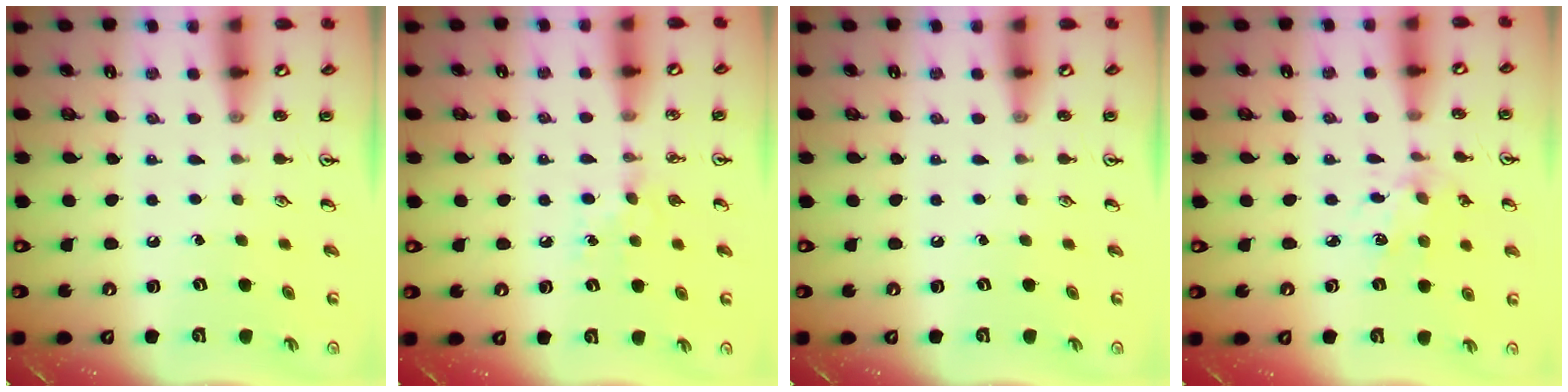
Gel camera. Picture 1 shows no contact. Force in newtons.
{"total": 5.4, "press": 5.3, "slide": 0.8}
{"total": 0.0}
{"total": 3.6, "press": 3.3, "slide": 1.3}